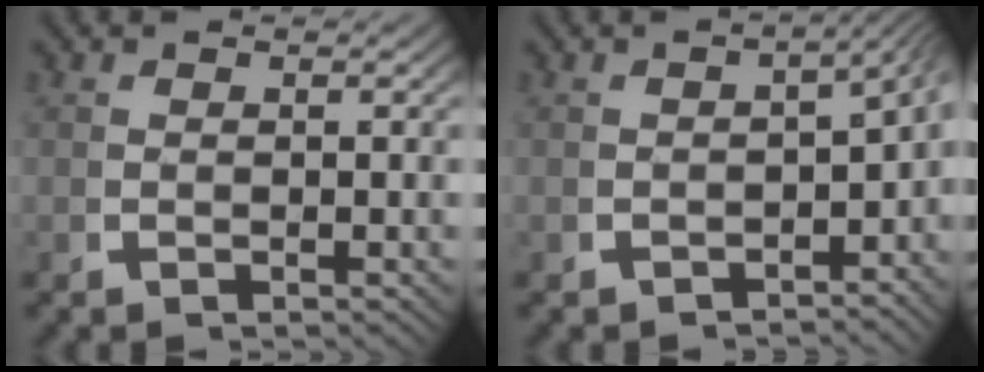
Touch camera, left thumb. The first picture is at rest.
{"total": 5.3, "force": [-0.6, 3.7, 3.8], "torque": [-0.038, 0.018, -0.020]}